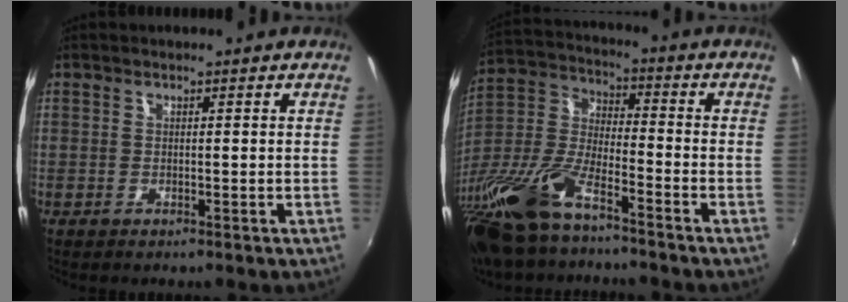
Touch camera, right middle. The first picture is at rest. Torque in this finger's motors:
{"motor_torque": [1.08, -1.06, 0.43, 0.21]}